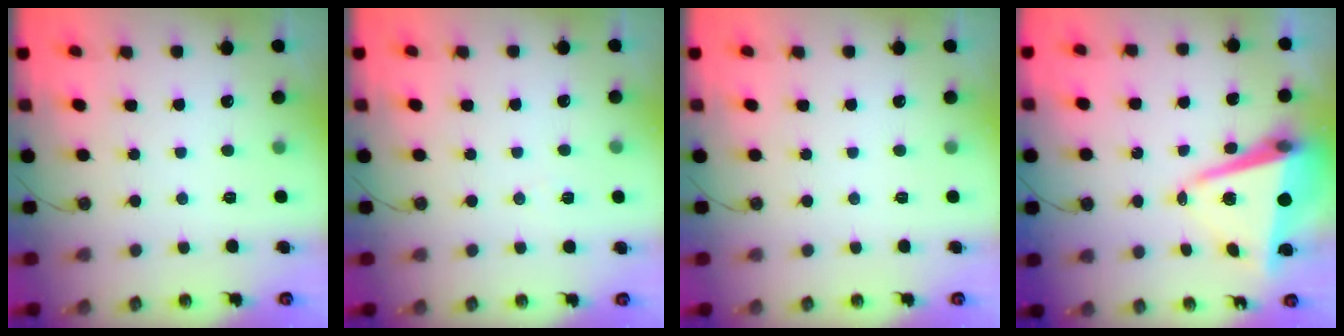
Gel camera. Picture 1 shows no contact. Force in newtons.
{"total": 4.3, "press": 3.2, "slide": 2.8}
{"total": 0.0}
{"total": 9.8, "press": 9.7, "slide": 1.4}